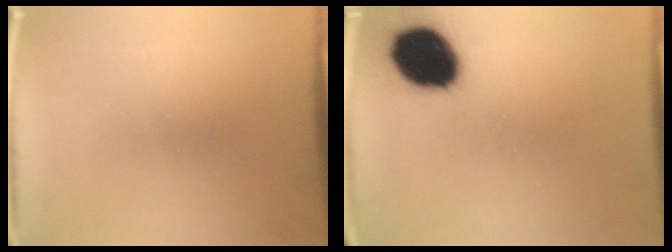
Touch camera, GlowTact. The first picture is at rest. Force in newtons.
{"total": 16.1}